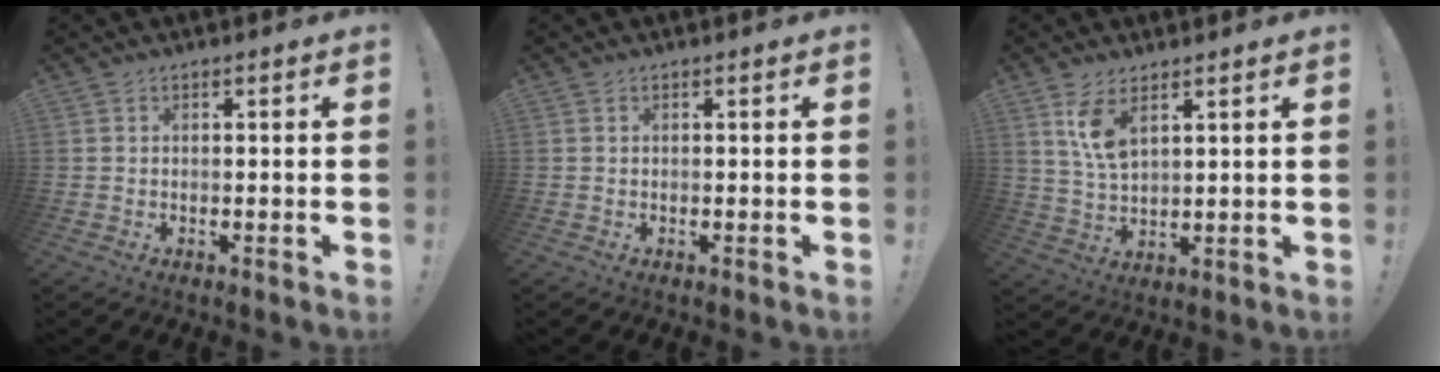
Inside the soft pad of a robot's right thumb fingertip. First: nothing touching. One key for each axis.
{"total": 0.0}
{"total": 8.1, "fx": 4.6, "fy": 3.5, "fz": 5.7, "tx": -0.102, "ty": -0.025, "tz": 0.081}